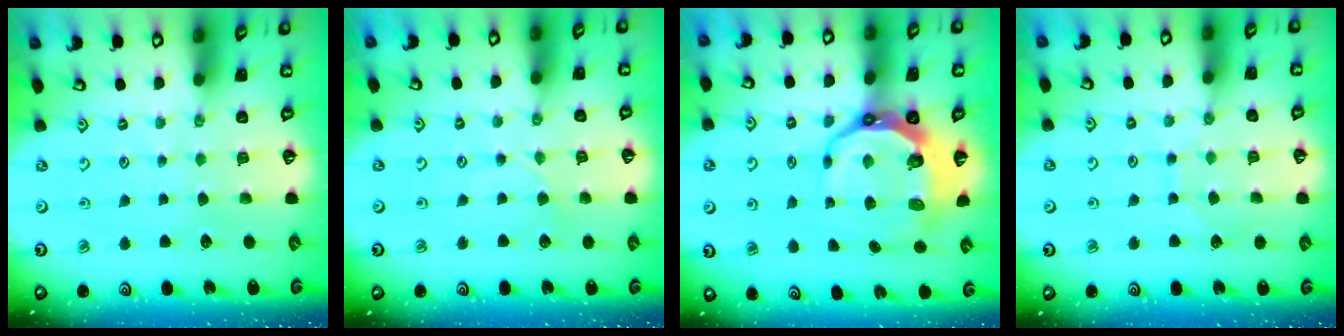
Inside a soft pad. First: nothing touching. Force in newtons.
{"total": 2.2, "press": 2.2, "slide": 0.3}
{"total": 11.1, "press": 10.3, "slide": 4.2}
{"total": 6.2, "press": 6.2, "slide": 0.2}